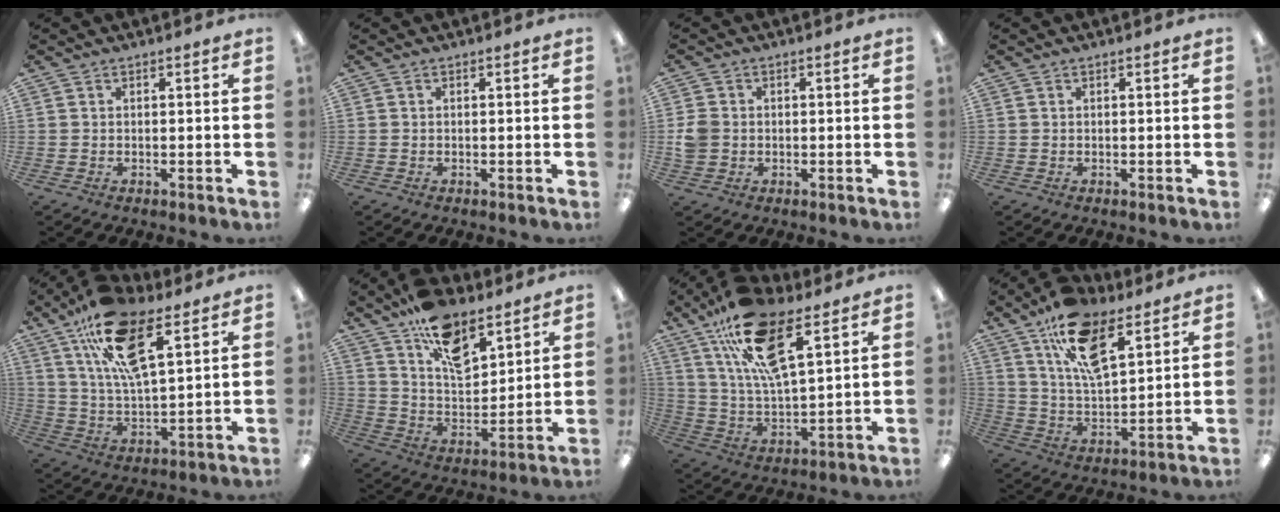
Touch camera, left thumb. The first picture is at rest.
{"total": 0.0}
{"total": 4.0, "force": [-0.3, 3.6, 1.7], "torque": [-0.030, 0.003, -0.007]}
{"total": 0.0}
{"total": 17.9, "force": [10.6, 7.2, 12.6], "torque": [-0.227, -0.033, 0.184]}
{"total": 14.7, "force": [10.0, 7.1, 8.0], "torque": [-0.125, -0.055, 0.181]}
{"total": 18.7, "force": [11.6, 6.8, 13.0], "torque": [-0.246, -0.046, 0.198]}
{"total": 16.1, "force": [9.7, 7.4, 10.4], "torque": [-0.178, -0.034, 0.172]}